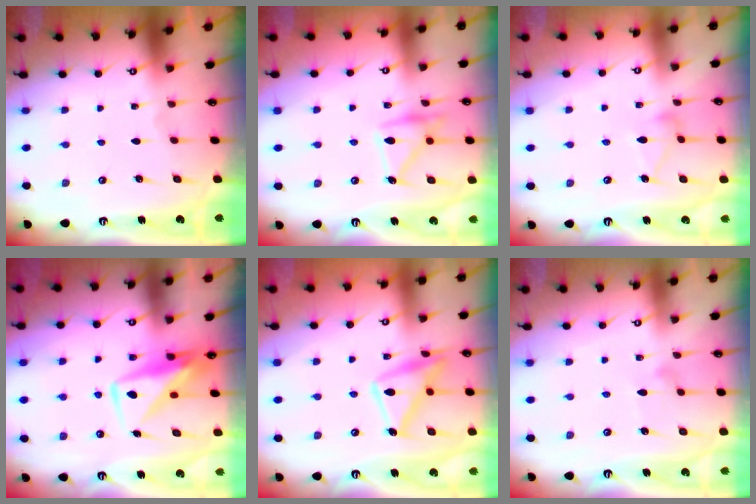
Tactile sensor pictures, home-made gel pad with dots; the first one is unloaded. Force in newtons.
{"total": 16.1, "press": 16.0, "slide": 1.1}
{"total": 8.2, "press": 8.2, "slide": 0.3}
{"total": 9.2, "press": 9.1, "slide": 1.0}
{"total": 15.2, "press": 15.1, "slide": 1.1}
{"total": 6.5, "press": 6.5, "slide": 0.3}